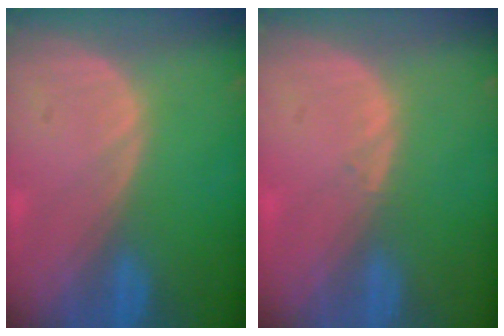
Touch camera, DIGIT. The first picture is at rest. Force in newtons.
{"total": 0.6, "press": 0.5, "slide": 0.4}